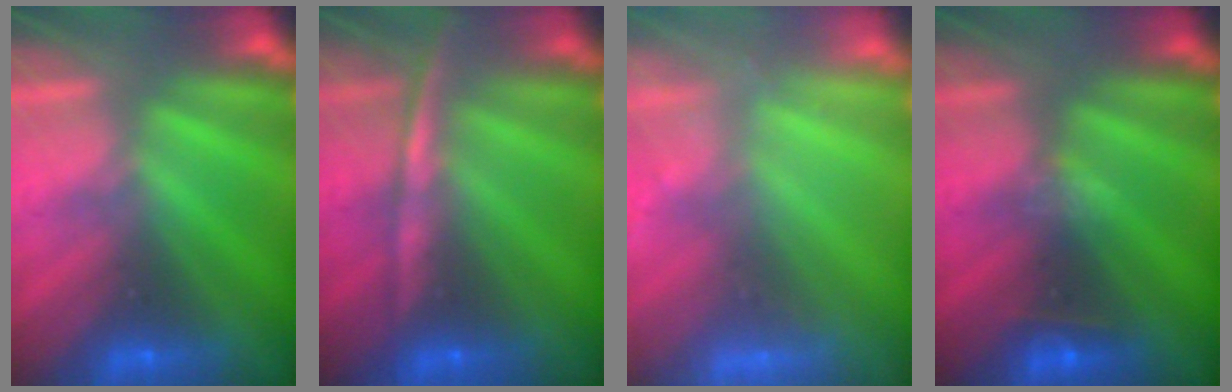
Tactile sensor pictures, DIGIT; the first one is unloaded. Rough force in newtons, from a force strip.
{"total": 6.2}
{"total": 2.5}
{"total": 2.7}